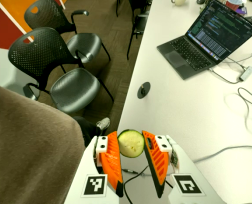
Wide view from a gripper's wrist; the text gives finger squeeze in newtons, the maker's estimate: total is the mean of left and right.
{"total": 8.4, "left": 7.8, "right": 8.9}